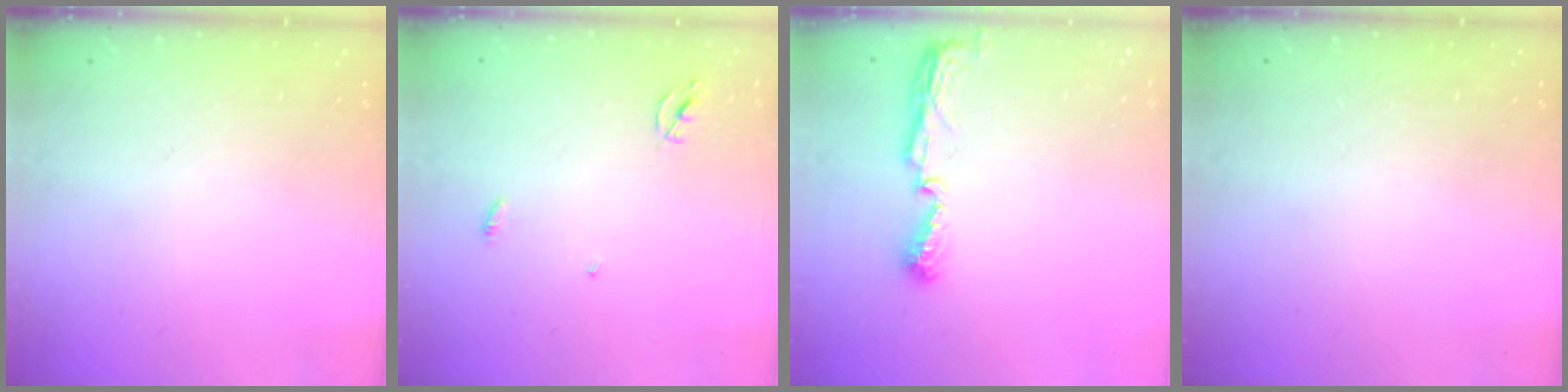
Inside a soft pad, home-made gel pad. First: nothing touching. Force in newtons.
{"total": 2.5, "press": 2.5, "slide": 0.1}
{"total": 5.8, "press": 5.8, "slide": 0.5}
{"total": 0.0}